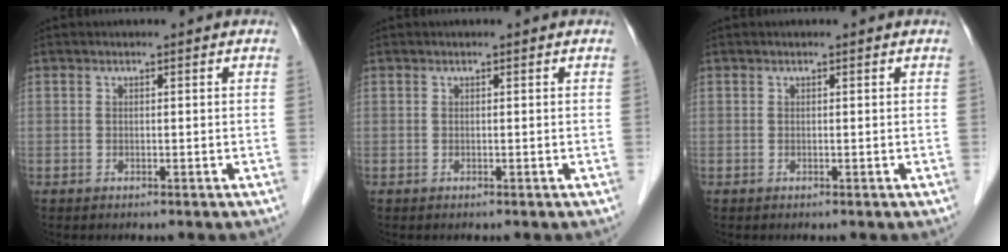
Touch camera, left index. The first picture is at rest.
{"total": 0.0}
{"total": 0.0}